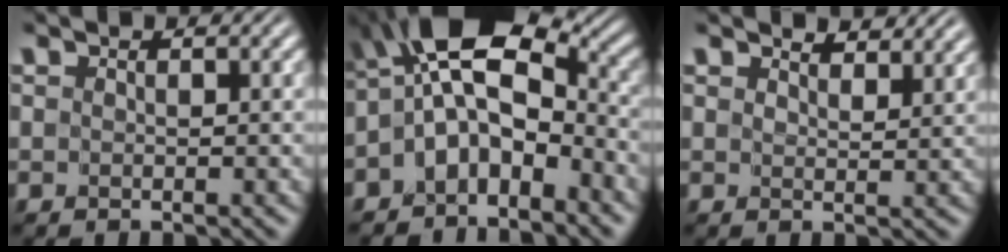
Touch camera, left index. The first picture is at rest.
{"total": 8.4, "force": [-1.9, 4.8, 6.6], "torque": [-0.100, 0.020, -0.045]}
{"total": 2.9, "force": [2.8, 0.5, 0.6], "torque": [-0.017, 0.000, 0.036]}